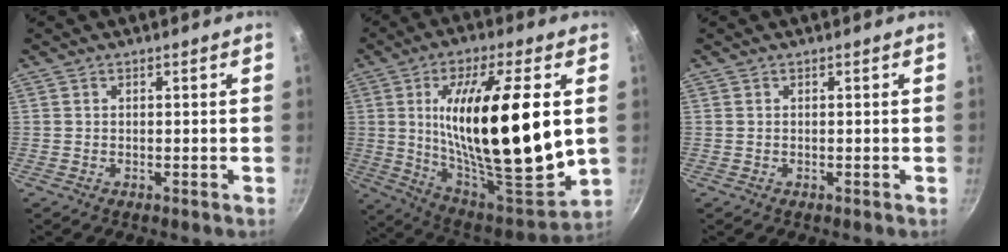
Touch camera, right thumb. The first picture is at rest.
{"total": 27.7, "force": [3.0, 8.5, 26.2], "torque": [-0.435, -0.022, 0.056]}
{"total": 0.0}